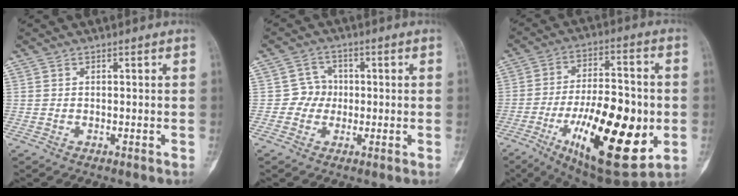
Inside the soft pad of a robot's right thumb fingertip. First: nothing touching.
{"total": 4.0, "force": [-0.3, 3.9, 0.9], "torque": [0.017, 0.012, -0.014]}
{"total": 26.2, "force": [-6.6, 10.3, 23.2], "torque": [-0.373, -0.001, -0.087]}